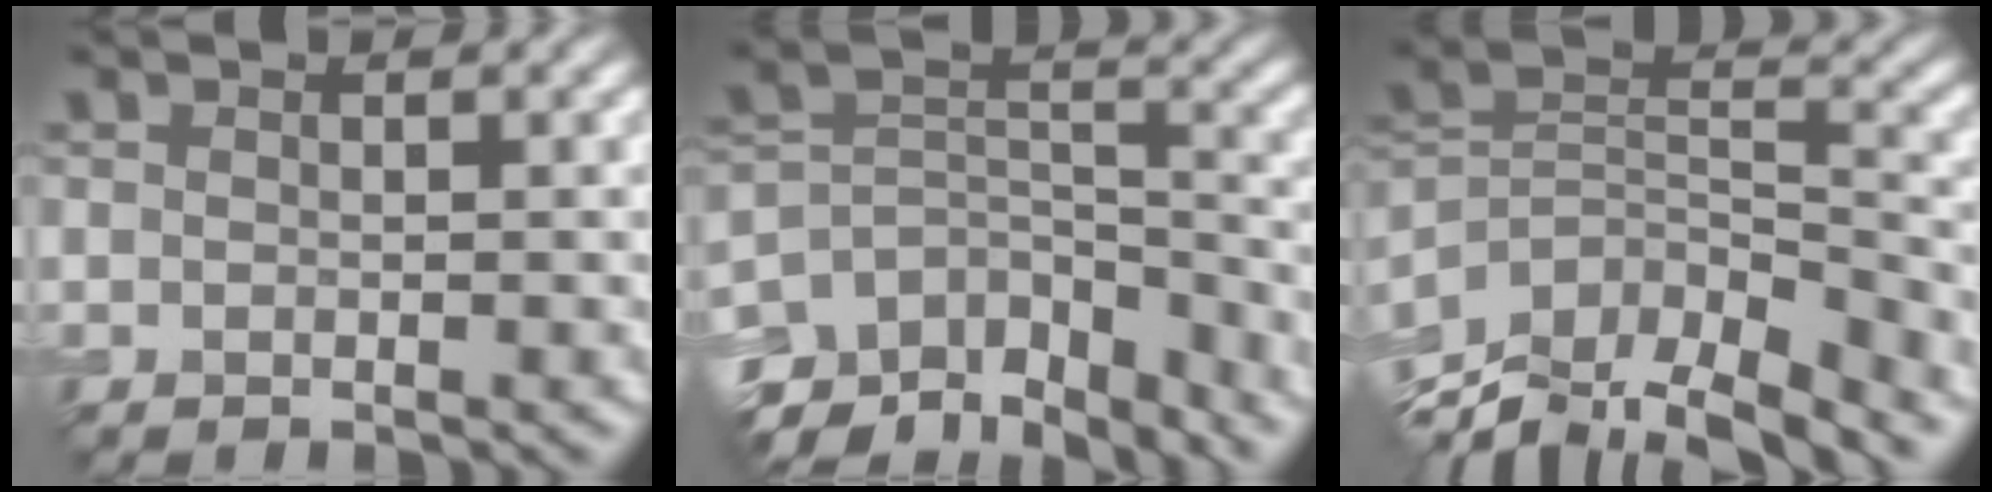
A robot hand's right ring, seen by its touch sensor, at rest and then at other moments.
{"total": 8.1, "force": [-5.6, 4.3, 4.1], "torque": [-0.079, 0.009, -0.089]}
{"total": 10.8, "force": [-7.3, 4.9, 6.2], "torque": [-0.136, 0.018, -0.117]}